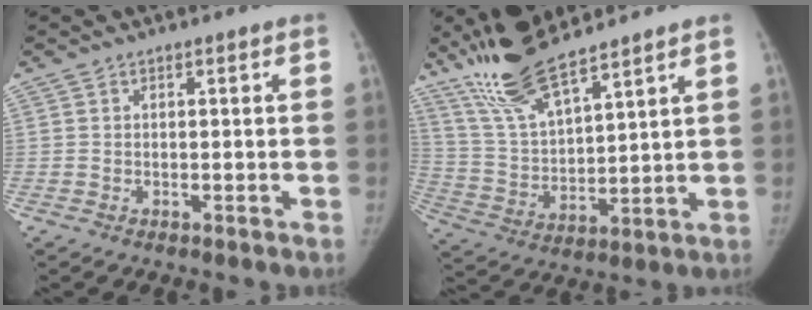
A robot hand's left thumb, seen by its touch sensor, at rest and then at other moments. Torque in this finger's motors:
{"motor_torque": [0.22, 0.03, 1.45, -1.29, 0.17]}